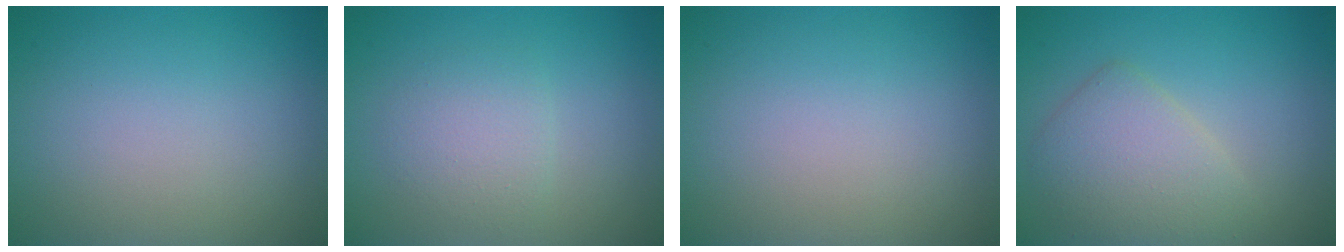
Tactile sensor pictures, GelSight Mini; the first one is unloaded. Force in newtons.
{"total": 2.3, "press": 2.3, "slide": 0.1}
{"total": 0.0}
{"total": 4.0, "press": 4.0, "slide": 0.1}